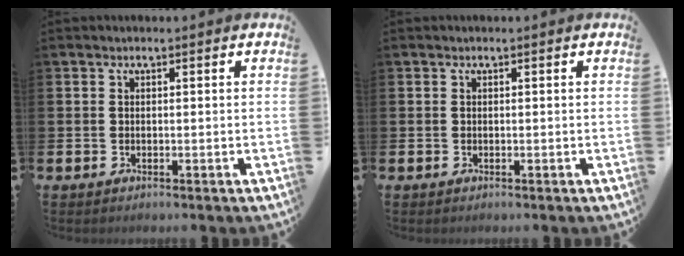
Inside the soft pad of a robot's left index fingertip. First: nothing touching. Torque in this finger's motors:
{"motor_torque": [0.02, -0.01, 0.02, 0.00]}